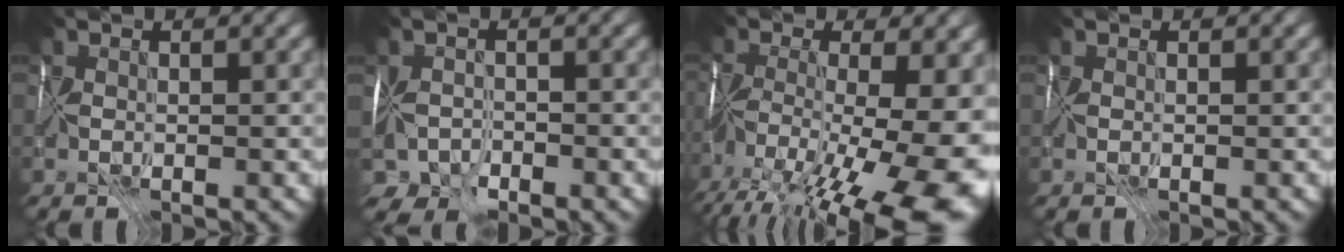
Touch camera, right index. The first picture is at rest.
{"total": 3.2, "force": [-1.9, 2.2, 1.1], "torque": [-0.010, -0.004, -0.043]}
{"total": 17.9, "force": [-9.4, 7.3, 13.4], "torque": [-0.206, -0.010, -0.122]}
{"total": 0.0}